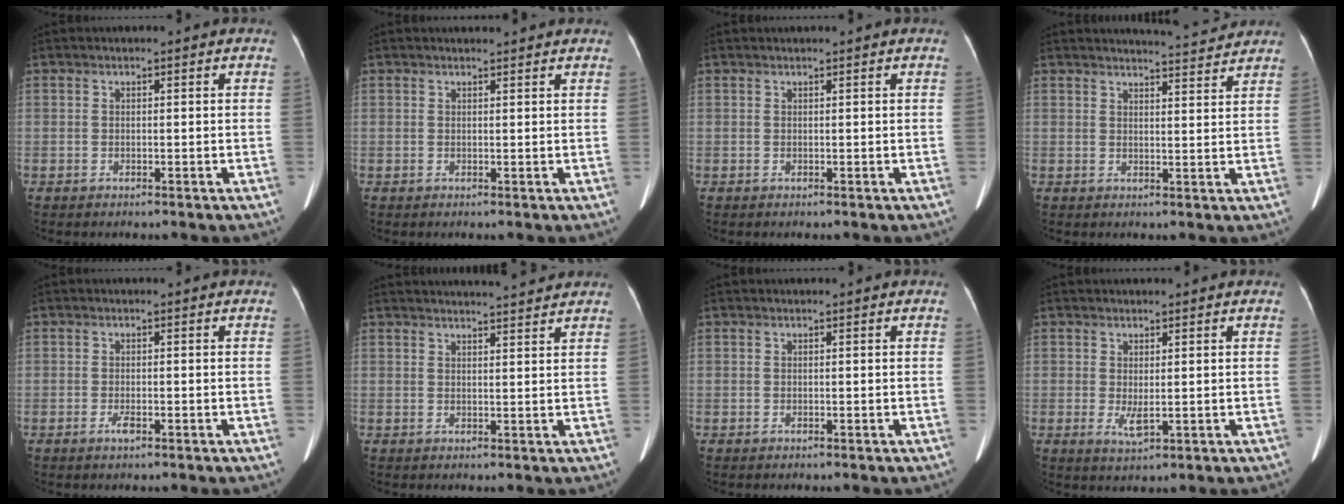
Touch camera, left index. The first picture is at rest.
{"total": 2.9, "force": [2.8, 0.3, 0.7], "torque": [-0.012, 0.013, 0.032]}
{"total": 1.0, "force": [0.9, -0.1, 0.4], "torque": [-0.004, 0.020, 0.020]}
{"total": 5.9, "force": [5.8, -0.1, 0.8], "torque": [-0.023, -0.003, 0.071]}
{"total": 1.2, "force": [-0.6, 0.3, 0.9], "torque": [-0.020, -0.002, -0.011]}
{"total": 7.6, "force": [7.3, -0.1, 2.2], "torque": [-0.034, 0.010, 0.088]}
{"total": 0.0}
{"total": 2.4, "force": [0.2, 0.7, 2.3], "torque": [-0.043, -0.008, 0.010]}